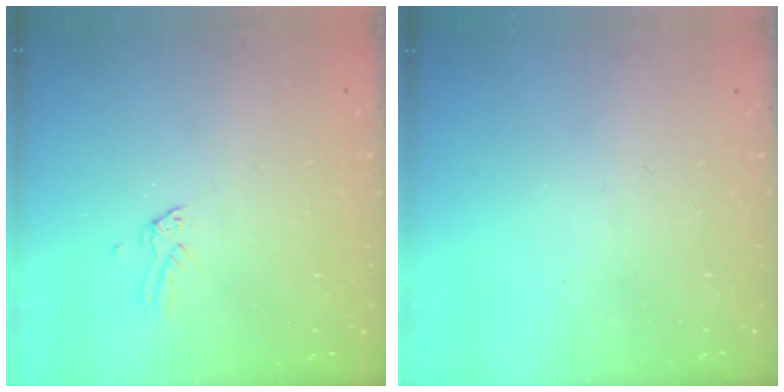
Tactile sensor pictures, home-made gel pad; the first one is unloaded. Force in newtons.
{"total": 0.0}